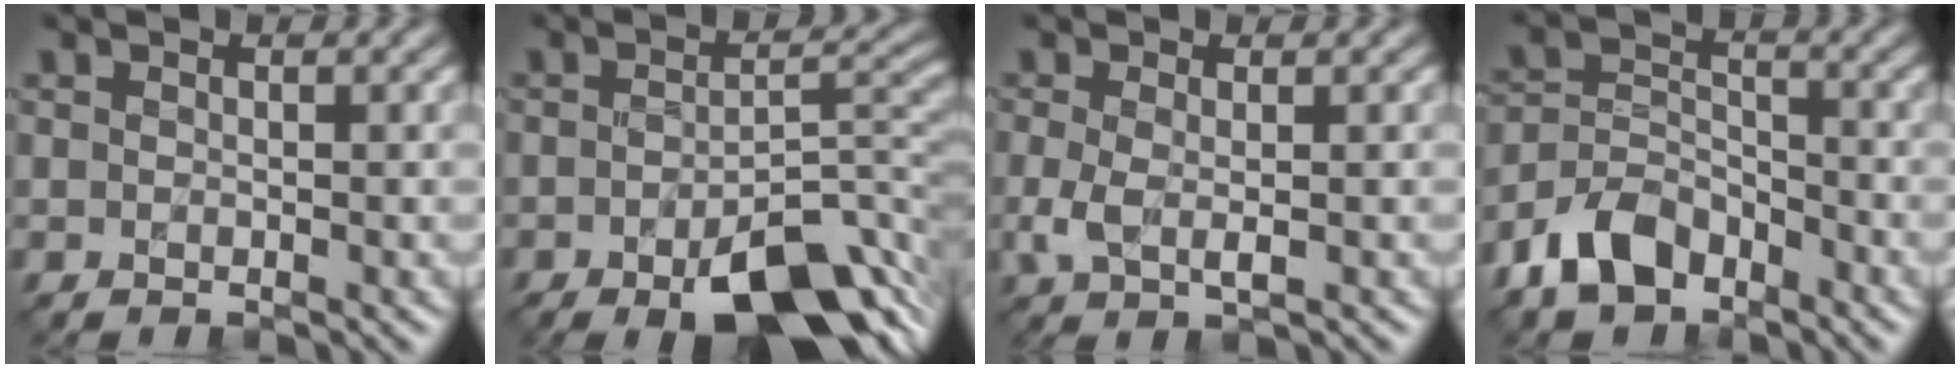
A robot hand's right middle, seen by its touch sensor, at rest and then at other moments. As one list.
[{"total": 9.6, "force": [-4.9, 3.4, 7.5], "torque": [-0.112, -0.009, -0.069]}, {"total": 2.4, "force": [-0.2, 1.0, 2.2], "torque": [-0.053, -0.003, -0.003]}, {"total": 5.6, "force": [-4.0, 3.1, 2.4], "torque": [-0.047, 0.001, -0.086]}]